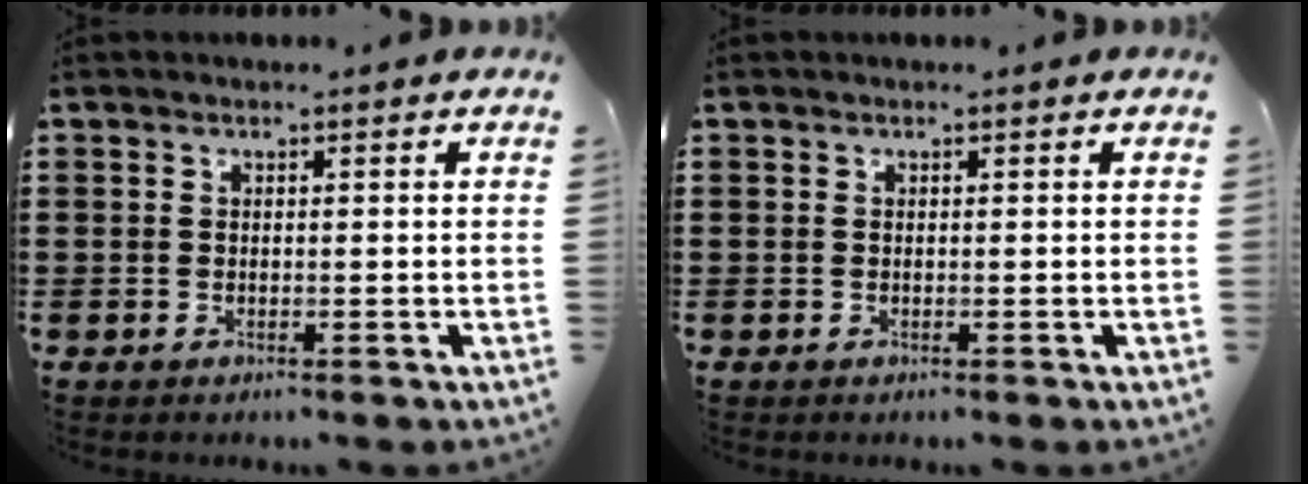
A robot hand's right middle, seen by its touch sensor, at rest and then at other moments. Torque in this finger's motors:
{"motor_torque": [0.00, 0.00, 0.00, 0.00]}